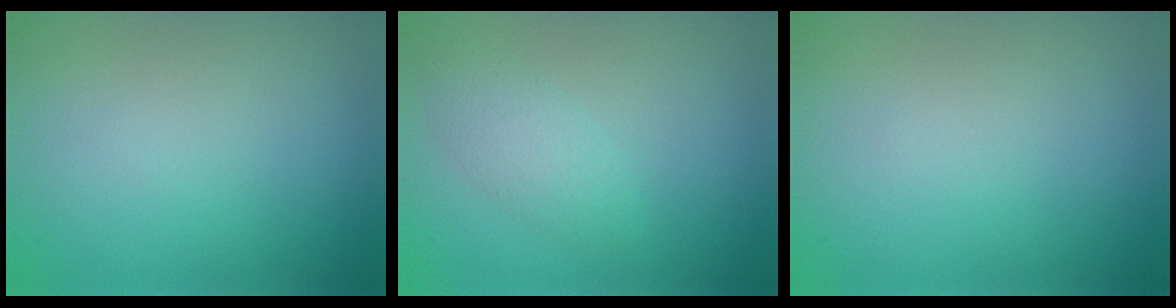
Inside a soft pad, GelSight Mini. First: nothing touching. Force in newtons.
{"total": 2.2, "press": 2.2, "slide": 0.1}
{"total": 0.0}